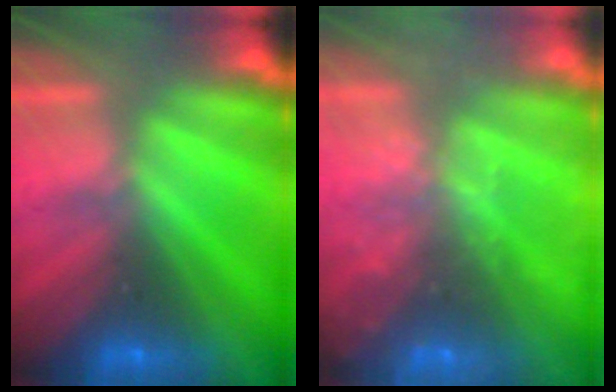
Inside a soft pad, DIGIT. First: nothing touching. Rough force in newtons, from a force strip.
{"total": 7.2}